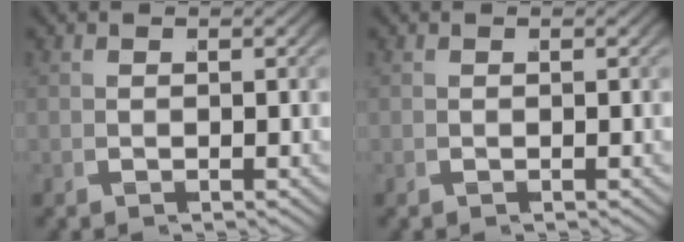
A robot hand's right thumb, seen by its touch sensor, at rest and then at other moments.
{"total": 0.0}